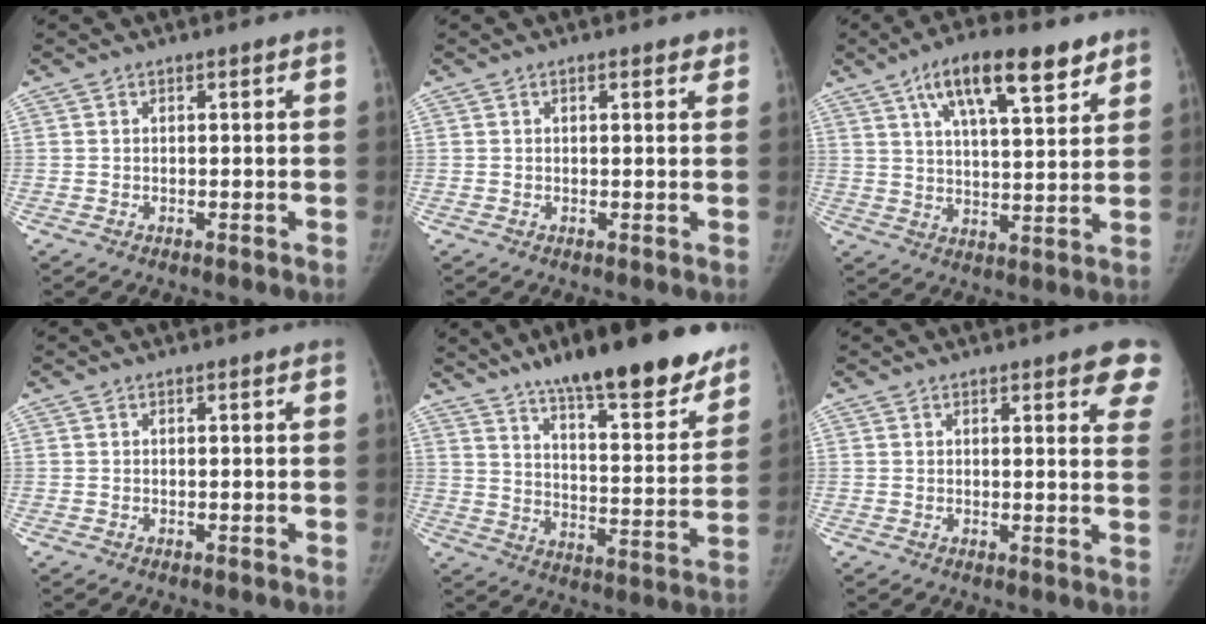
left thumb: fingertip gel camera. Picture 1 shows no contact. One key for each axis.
{"total": 1.8, "fx": 1.1, "fy": 0.8, "fz": 1.1, "tx": -0.005, "ty": -0.003, "tz": 0.011}
{"total": 15.2, "fx": 8.8, "fy": 5.3, "fz": 11.2, "tx": -0.157, "ty": -0.025, "tz": 0.143}
{"total": 0.0}
{"total": 25.2, "fx": 18.8, "fy": 6.2, "fz": 15.7, "tx": -0.192, "ty": -0.082, "tz": 0.273}
{"total": 8.2, "fx": 5.3, "fy": 2.3, "fz": 5.8, "tx": -0.041, "ty": -0.019, "tz": 0.050}